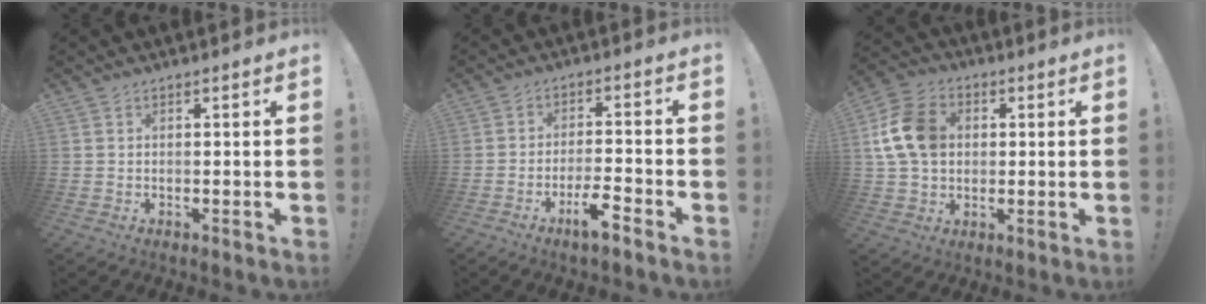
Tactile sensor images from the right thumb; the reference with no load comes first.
{"total": 7.5, "force": [-4.9, 1.5, 5.4], "torque": [-0.098, 0.022, -0.085]}
{"total": 14.4, "force": [2.4, 11.1, 8.9], "torque": [-0.145, 0.003, 0.049]}